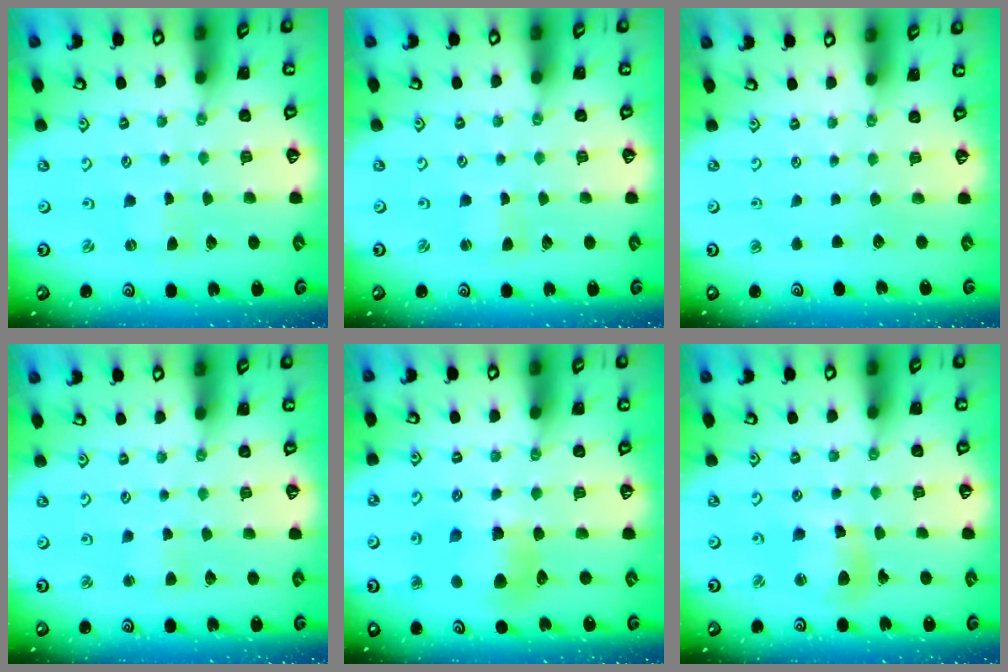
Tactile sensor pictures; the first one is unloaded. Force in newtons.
{"total": 1.1, "press": 1.1, "slide": 0.1}
{"total": 0.0}
{"total": 2.8, "press": 2.8, "slide": 0.3}
{"total": 9.2, "press": 9.1, "slide": 1.2}
{"total": 10.0, "press": 9.9, "slide": 1.3}